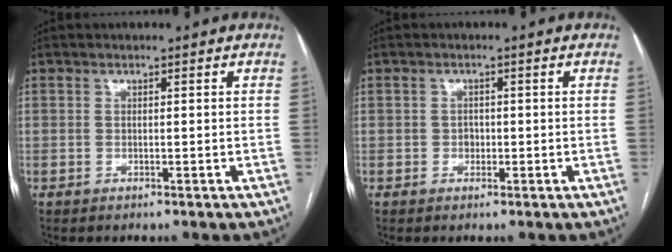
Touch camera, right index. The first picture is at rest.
{"total": 1.3, "force": [-0.3, 1.1, 0.6], "torque": [-0.007, 0.004, -0.004]}